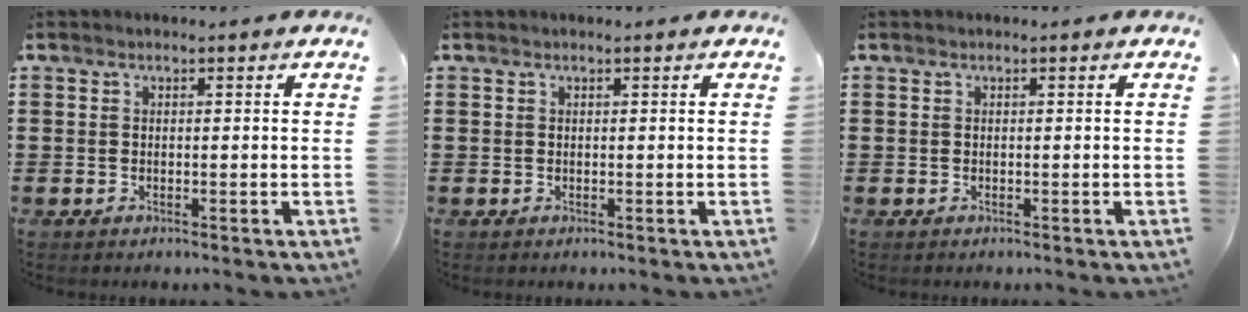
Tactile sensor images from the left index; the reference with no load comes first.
{"total": 0.0}
{"total": 0.0}